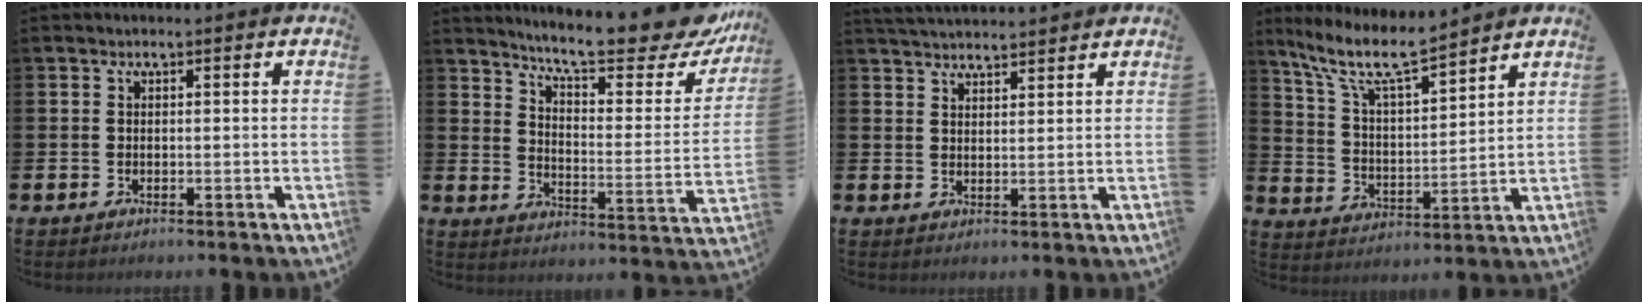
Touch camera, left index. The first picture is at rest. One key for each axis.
{"total": 10.1, "fx": 9.0, "fy": 1.6, "fz": 4.4, "tx": -0.089, "ty": -0.074, "tz": 0.145}
{"total": 3.3, "fx": 3.3, "fy": 0.2, "fz": 0.2, "tx": -0.013, "ty": -0.014, "tz": 0.061}
{"total": 9.5, "fx": 8.2, "fy": 1.5, "fz": 4.6, "tx": -0.127, "ty": -0.039, "tz": 0.143}